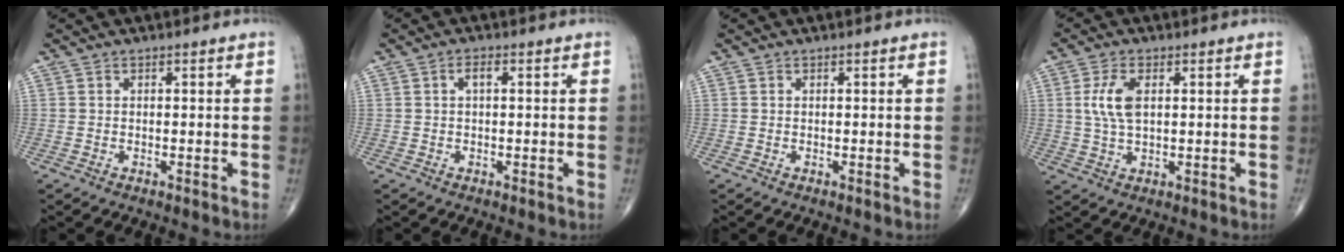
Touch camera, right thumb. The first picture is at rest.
{"total": 1.6, "force": [0.3, 0.6, 1.5], "torque": [-0.026, 0.007, 0.003]}
{"total": 0.0}
{"total": 6.0, "force": [1.2, 2.9, 5.1], "torque": [-0.114, -0.002, 0.023]}